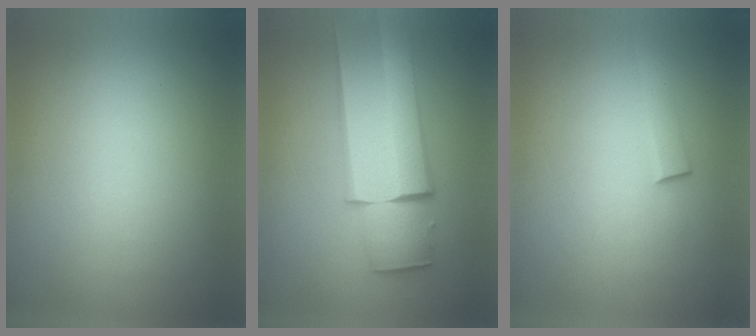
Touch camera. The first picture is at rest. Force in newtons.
{"total": 8.4}
{"total": 1.8}